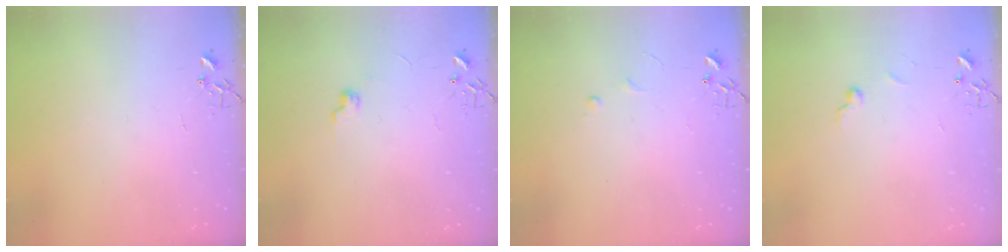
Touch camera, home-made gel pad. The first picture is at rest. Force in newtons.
{"total": 5.9, "press": 5.9, "slide": 0.7}
{"total": 3.4, "press": 3.4, "slide": 0.5}
{"total": 5.6, "press": 5.6, "slide": 0.5}